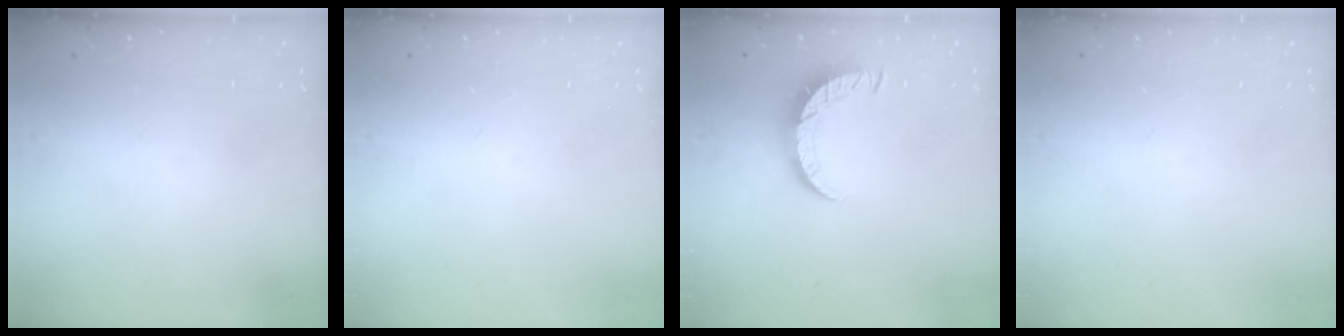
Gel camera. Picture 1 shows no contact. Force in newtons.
{"total": 0.0}
{"total": 7.5, "press": 7.4, "slide": 0.4}
{"total": 0.0}